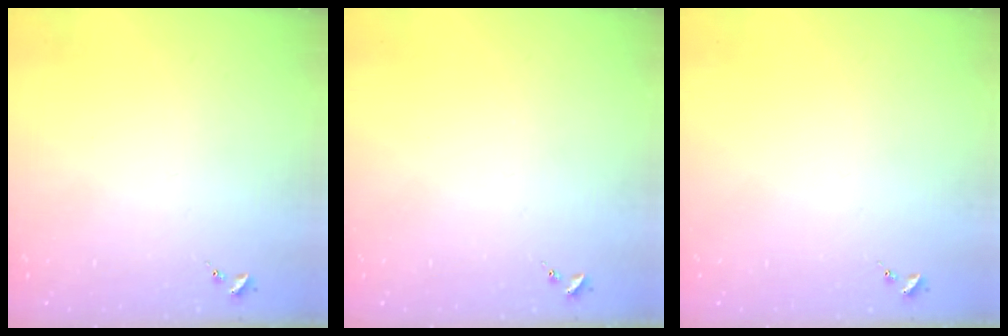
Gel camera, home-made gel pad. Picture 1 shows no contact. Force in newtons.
{"total": 0.0}
{"total": 0.0}